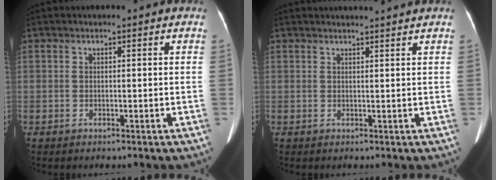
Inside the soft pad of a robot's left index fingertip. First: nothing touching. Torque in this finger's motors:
{"motor_torque": [0.19, -0.16, -0.02, 0.02]}